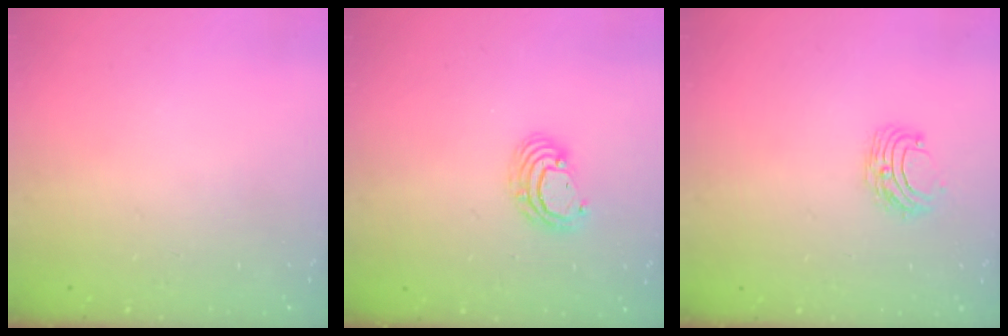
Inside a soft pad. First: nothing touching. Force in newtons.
{"total": 5.2, "press": 5.2, "slide": 0.3}
{"total": 6.0, "press": 5.9, "slide": 0.6}